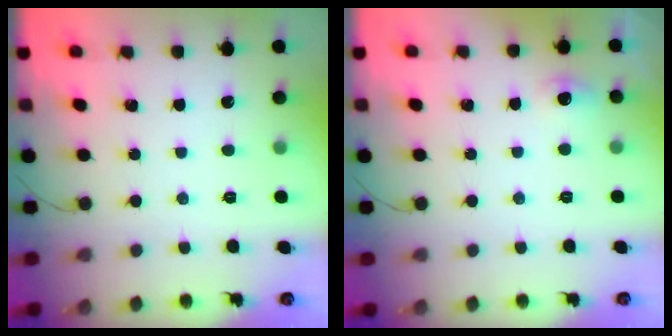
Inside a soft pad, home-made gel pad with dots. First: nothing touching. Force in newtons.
{"total": 11.9, "press": 5.2, "slide": 10.7}